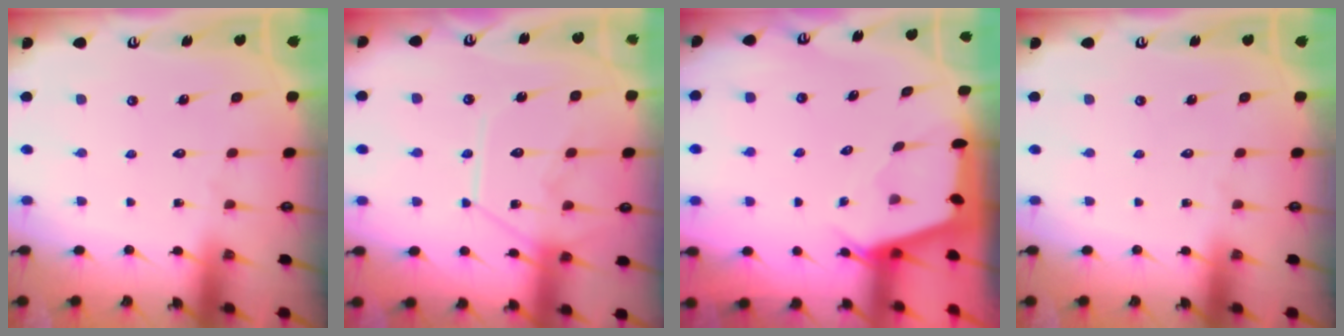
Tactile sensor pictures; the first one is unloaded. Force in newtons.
{"total": 13.8, "press": 13.8, "slide": 1.5}
{"total": 2.4, "press": 2.4, "slide": 0.3}
{"total": 0.0}